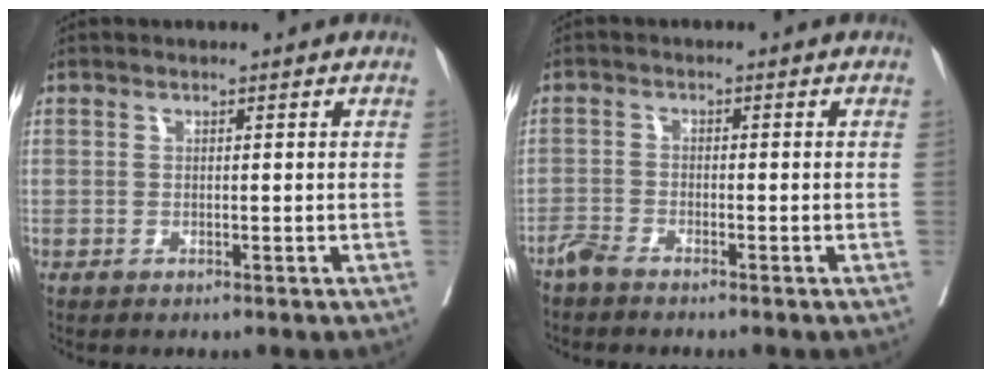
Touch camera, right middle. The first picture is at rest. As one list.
[{"total": 2.3, "force": [-2.1, 0.2, 0.8], "torque": [-0.017, -0.004, -0.046]}]